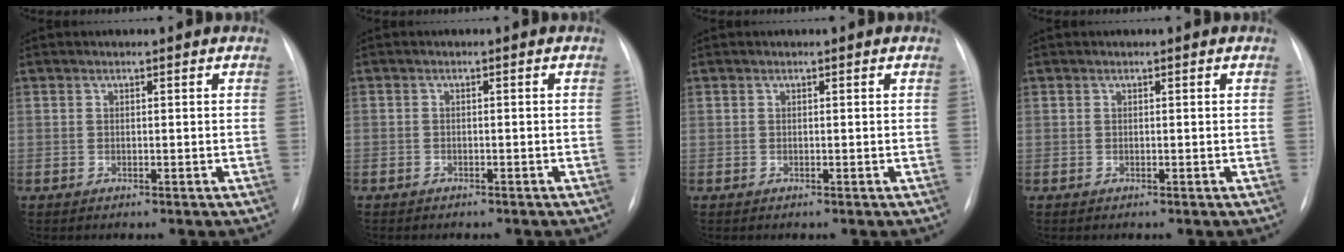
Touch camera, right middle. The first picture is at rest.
{"total": 1.7, "force": [-1.4, 0.9, 0.6], "torque": [-0.011, 0.000, -0.013]}
{"total": 0.0}
{"total": 0.0}